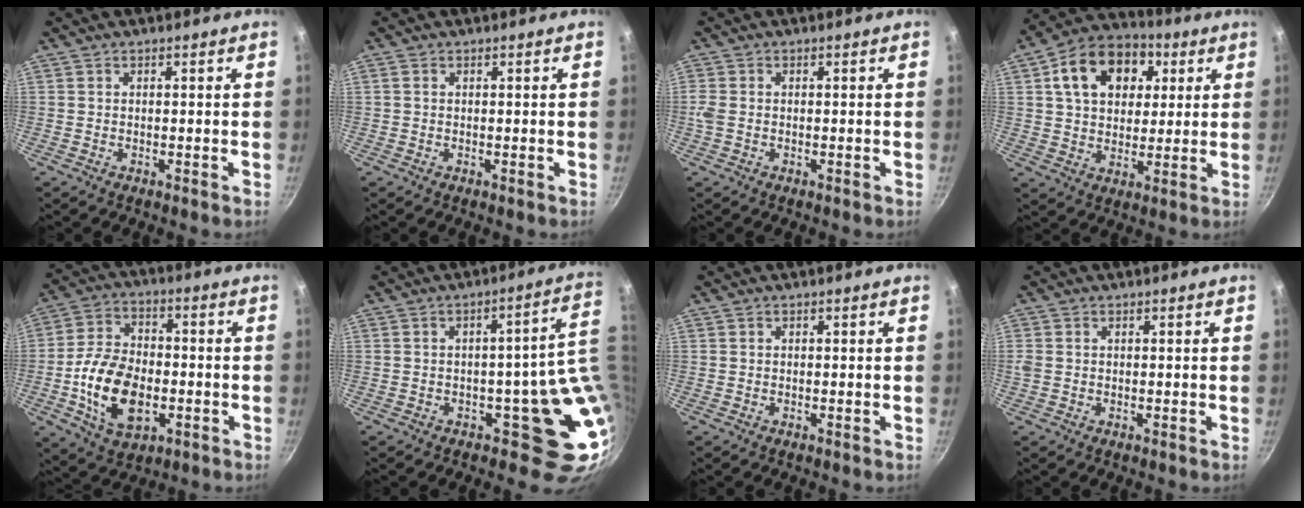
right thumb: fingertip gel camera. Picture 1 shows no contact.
{"total": 0.6, "force": [0.1, 0.4, 0.4], "torque": [-0.008, 0.002, 0.002]}
{"total": 1.9, "force": [-0.3, 1.3, 1.3], "torque": [-0.031, 0.001, -0.008]}
{"total": 16.5, "force": [5.4, 11.9, 10.1], "torque": [-0.140, 0.014, 0.077]}
{"total": 15.6, "force": [-3.7, 9.7, 11.7], "torque": [-0.201, 0.021, -0.063]}
{"total": 11.0, "force": [0.7, 5.9, 9.3], "torque": [-0.052, 0.008, 0.021]}
{"total": 0.0}
{"total": 1.4, "force": [0.1, 1.2, 0.7], "torque": [-0.014, 0.002, 0.002]}